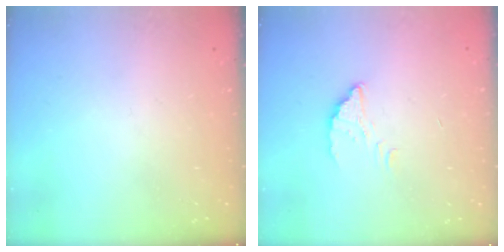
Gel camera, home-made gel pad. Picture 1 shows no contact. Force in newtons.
{"total": 2.6, "press": 2.5, "slide": 0.3}